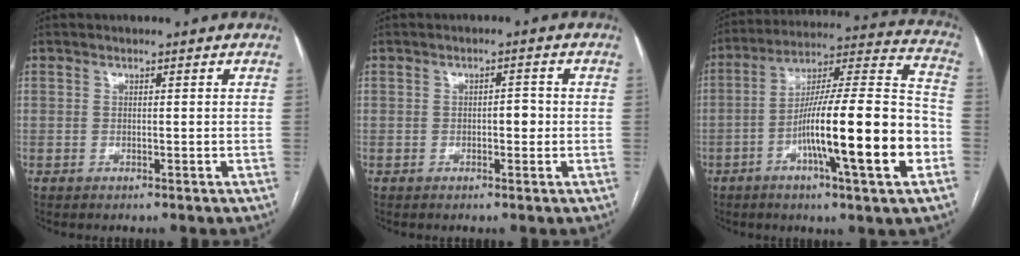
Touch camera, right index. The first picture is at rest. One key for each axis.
{"total": 2.2, "fx": -0.2, "fy": 1.1, "fz": 1.9, "tx": -0.023, "ty": 0.005, "tz": -0.002}
{"total": 20.7, "fx": -6.3, "fy": 1.3, "fz": 19.7, "tx": -0.301, "ty": 0.006, "tz": -0.101}